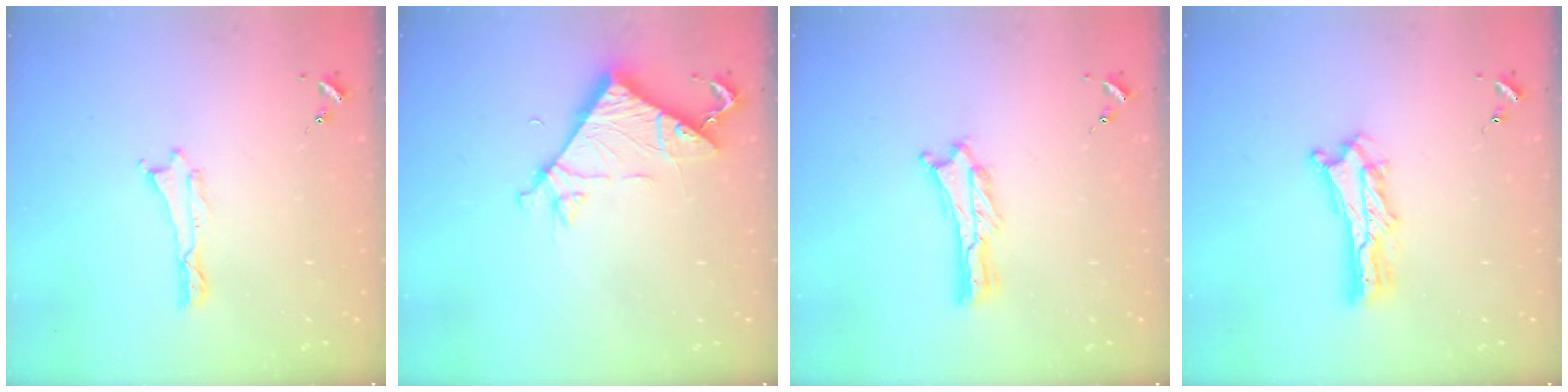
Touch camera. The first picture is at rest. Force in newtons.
{"total": 7.2, "press": 7.1, "slide": 0.4}
{"total": 0.8, "press": 0.7, "slide": 0.2}
{"total": 4.3, "press": 4.3, "slide": 0.4}